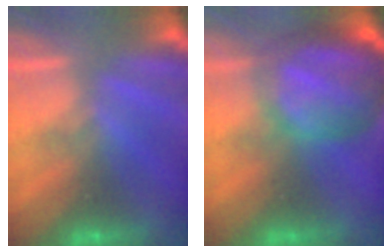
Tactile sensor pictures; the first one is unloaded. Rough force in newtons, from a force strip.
{"total": 7.3}